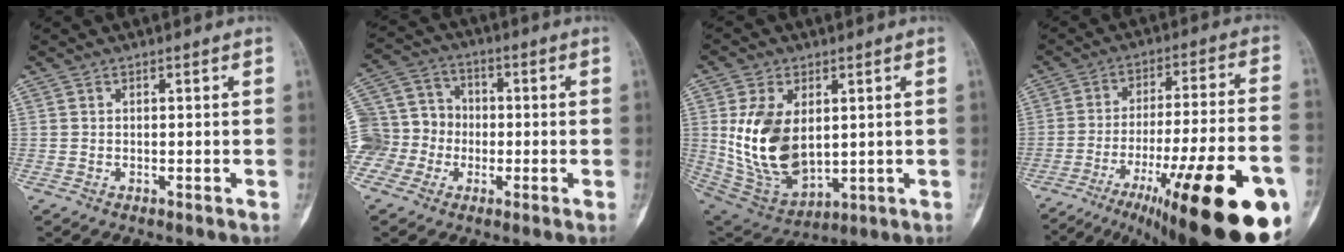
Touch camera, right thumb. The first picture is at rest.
{"total": 14.9, "force": [-2.9, 13.4, 5.8], "torque": [-0.121, 0.054, -0.052]}
{"total": 16.7, "force": [2.0, 10.4, 12.9], "torque": [-0.225, -0.017, 0.063]}
{"total": 30.1, "force": [-15.1, 6.7, 25.1], "torque": [-0.309, 0.043, -0.223]}